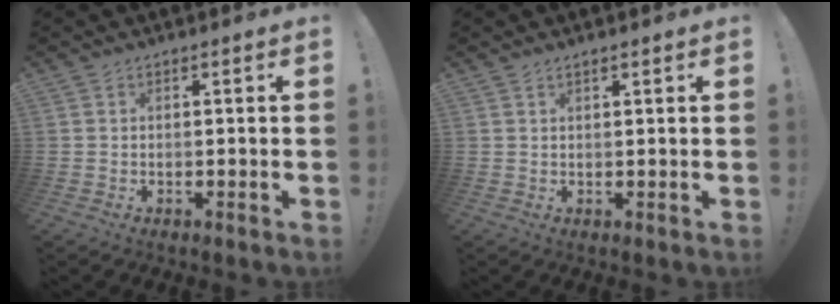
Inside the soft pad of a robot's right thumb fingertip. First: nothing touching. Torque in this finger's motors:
{"motor_torque": [0.58, 0.09, -1.39, 0.36, 0.04]}